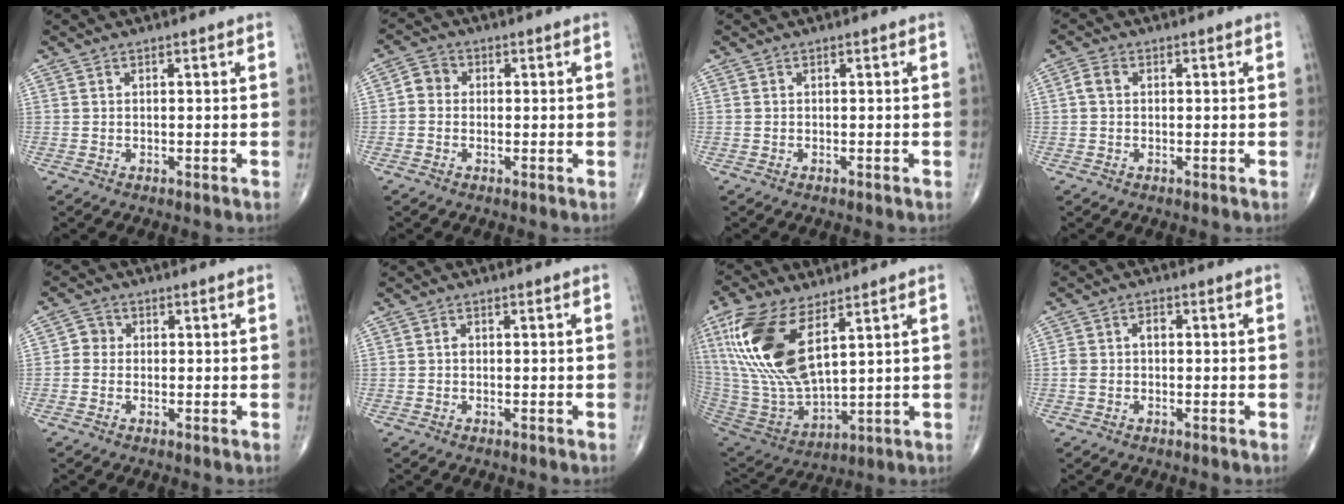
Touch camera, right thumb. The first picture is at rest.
{"total": 3.1, "force": [-0.2, 2.8, 1.4], "torque": [-0.011, 0.009, -0.016]}
{"total": 0.0}
{"total": 2.2, "force": [0.2, 1.6, 1.4], "torque": [-0.029, 0.006, 0.000]}
{"total": 2.5, "force": [-0.3, 2.3, 0.9], "torque": [0.000, 0.007, -0.017]}
{"total": 0.7, "force": [-0.1, 0.5, 0.4], "torque": [0.000, 0.002, -0.005]}
{"total": 20.7, "force": [8.5, 9.0, 16.5], "torque": [-0.353, -0.037, 0.175]}
{"total": 3.0, "force": [-0.1, 2.1, 2.1], "torque": [-0.045, 0.016, -0.003]}